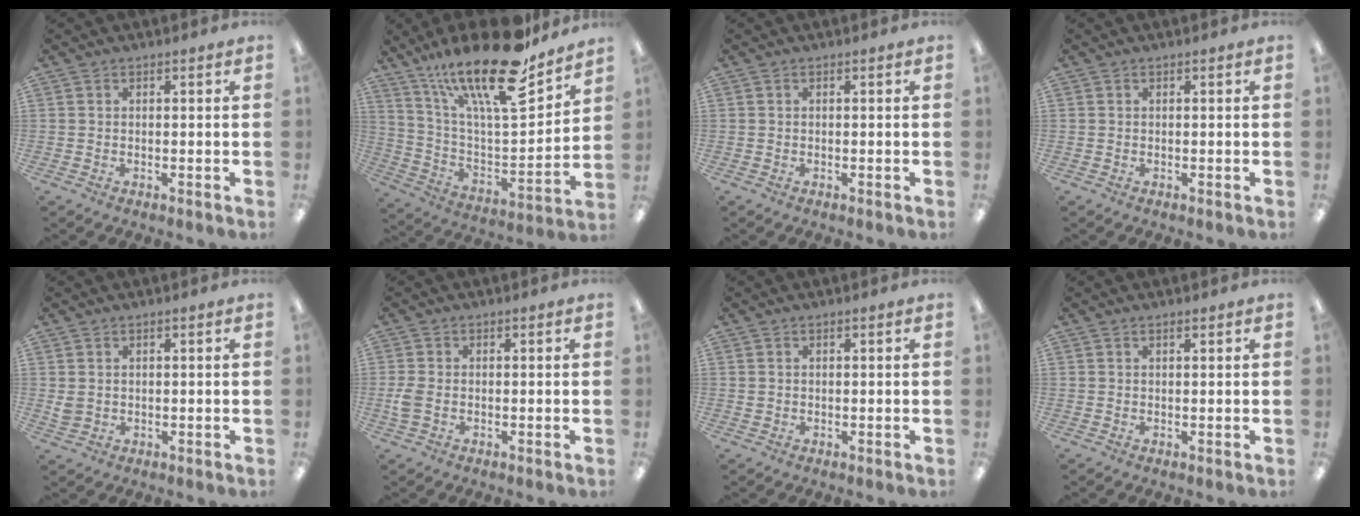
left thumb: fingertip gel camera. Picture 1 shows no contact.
{"total": 25.2, "force": [18.0, 7.2, 16.1], "torque": [-0.261, -0.122, 0.303]}
{"total": 0.0}
{"total": 0.0}
{"total": 2.0, "force": [0.8, 1.7, 0.8], "torque": [-0.010, -0.001, 0.014]}
{"total": 3.4, "force": [-0.5, 2.1, 2.6], "torque": [-0.058, 0.001, -0.010]}
{"total": 0.6, "force": [0.3, 0.5, 0.1], "torque": [-0.002, 0.003, 0.006]}
{"total": 0.8, "force": [0.7, 0.2, 0.4], "torque": [-0.009, 0.000, 0.013]}